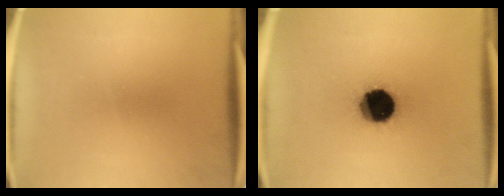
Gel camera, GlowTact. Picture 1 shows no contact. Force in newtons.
{"total": 18.4}